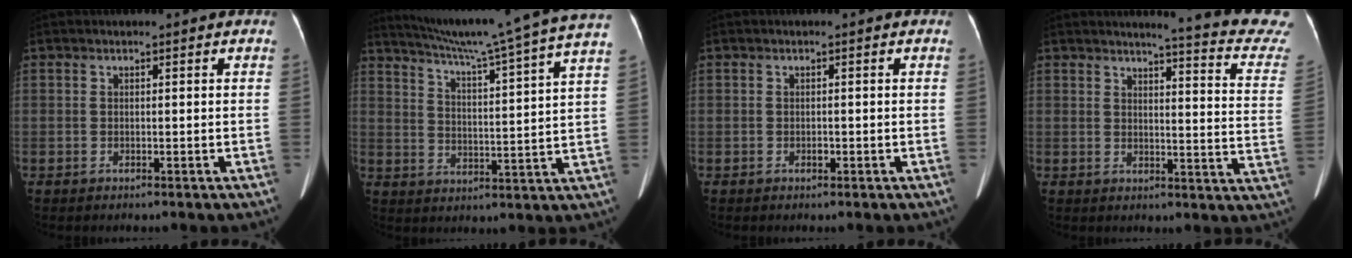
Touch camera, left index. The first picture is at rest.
{"total": 23.1, "force": [19.7, -2.1, 12.0], "torque": [-0.197, -0.042, 0.261]}
{"total": 0.5, "force": [-0.2, 0.3, 0.3], "torque": [-0.007, 0.001, -0.003]}
{"total": 15.9, "force": [15.0, -0.9, 5.2], "torque": [-0.056, -0.117, 0.146]}